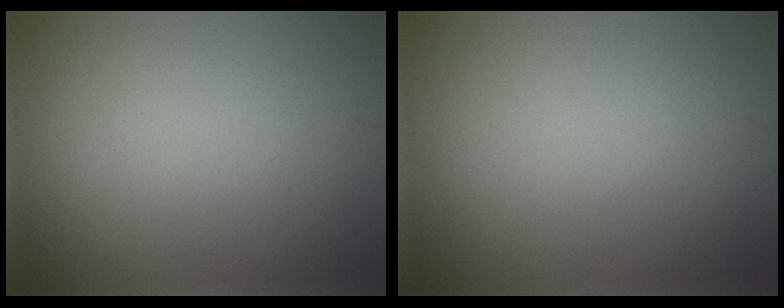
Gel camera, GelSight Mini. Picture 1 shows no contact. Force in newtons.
{"total": 0.0}